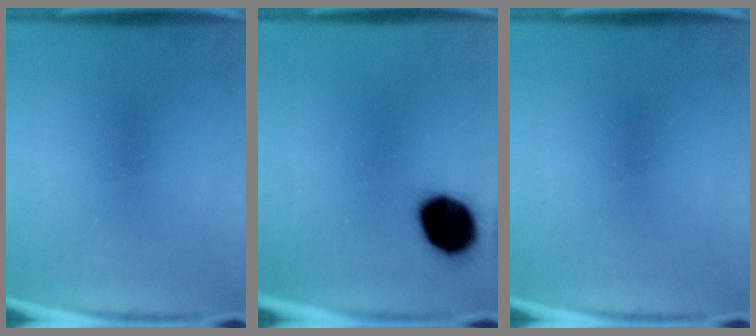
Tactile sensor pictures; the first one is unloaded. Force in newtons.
{"total": 14.1}
{"total": 0.0}